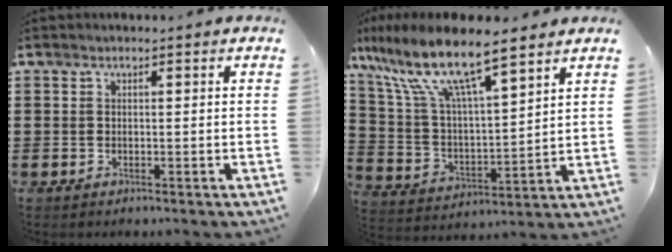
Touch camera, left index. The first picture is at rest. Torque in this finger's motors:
{"motor_torque": [1.05, 1.09, 1.05, 0.21]}